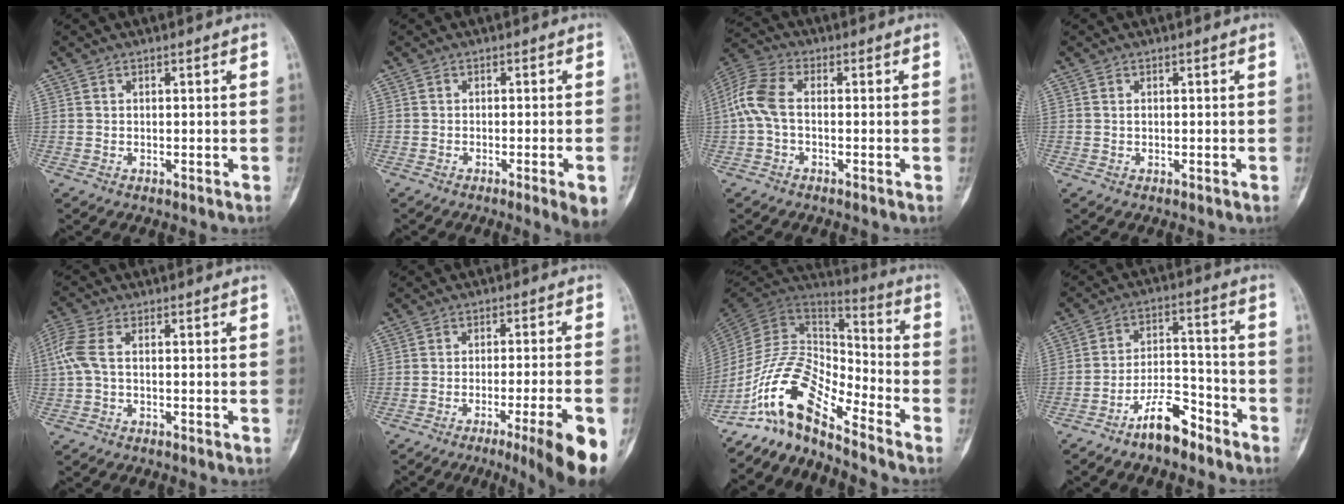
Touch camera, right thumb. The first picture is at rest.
{"total": 5.1, "force": [-2.5, 0.2, 4.4], "torque": [-0.057, 0.000, -0.036]}
{"total": 7.3, "force": [-0.7, 4.0, 6.1], "torque": [-0.141, 0.023, -0.025]}
{"total": 0.0}
{"total": 5.7, "force": [-0.1, 2.8, 4.9], "torque": [-0.141, 0.018, -0.007]}
{"total": 12.9, "force": [-6.3, 0.5, 11.2], "torque": [-0.134, 0.006, -0.088]}
{"total": 14.3, "force": [-10.7, 4.4, 8.4], "torque": [-0.145, 0.098, -0.211]}
{"total": 9.3, "force": [-6.9, 3.4, 5.2], "torque": [-0.082, 0.066, -0.127]}